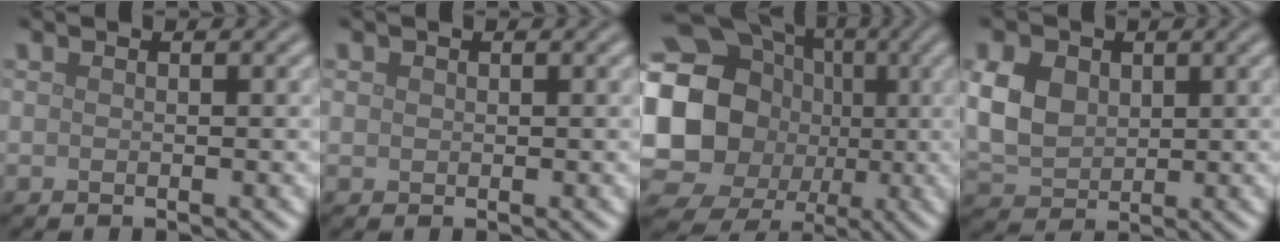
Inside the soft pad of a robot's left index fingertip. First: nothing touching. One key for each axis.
{"total": 0.6, "fx": 0.2, "fy": 0.5, "fz": 0.1, "tx": 0.002, "ty": 0.000, "tz": 0.004}
{"total": 21.8, "fx": 0.2, "fy": 20.0, "fz": 8.6, "tx": -0.182, "ty": 0.011, "tz": -0.043}
{"total": 6.0, "fx": 1.4, "fy": 4.5, "fz": 3.7, "tx": -0.097, "ty": 0.014, "tz": 0.018}